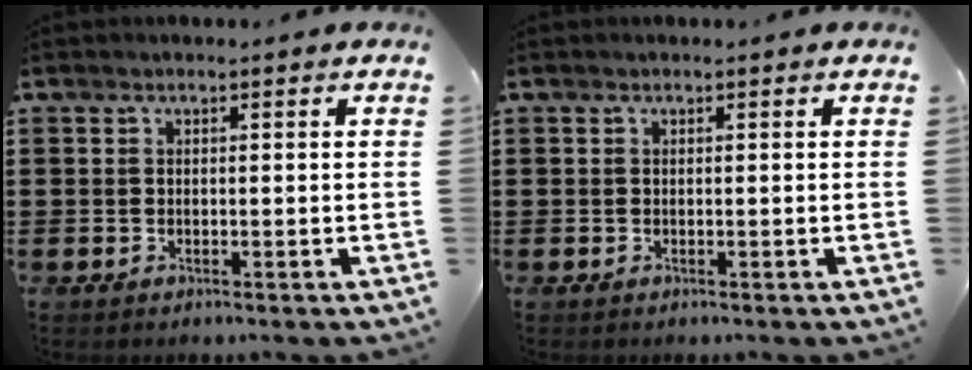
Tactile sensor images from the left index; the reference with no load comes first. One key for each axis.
{"total": 0.0}